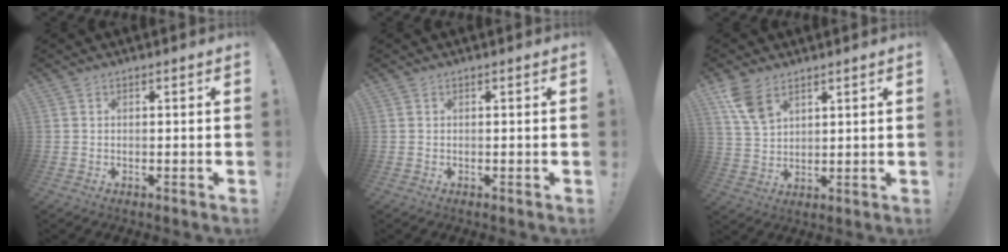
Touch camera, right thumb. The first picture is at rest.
{"total": 0.0}
{"total": 8.3, "force": [5.2, 4.5, 4.6], "torque": [-0.075, -0.021, 0.102]}